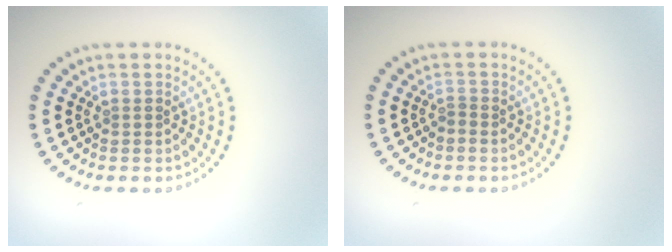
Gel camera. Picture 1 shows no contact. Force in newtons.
{"total": 0.6, "press": 0.2, "slide": 0.6}